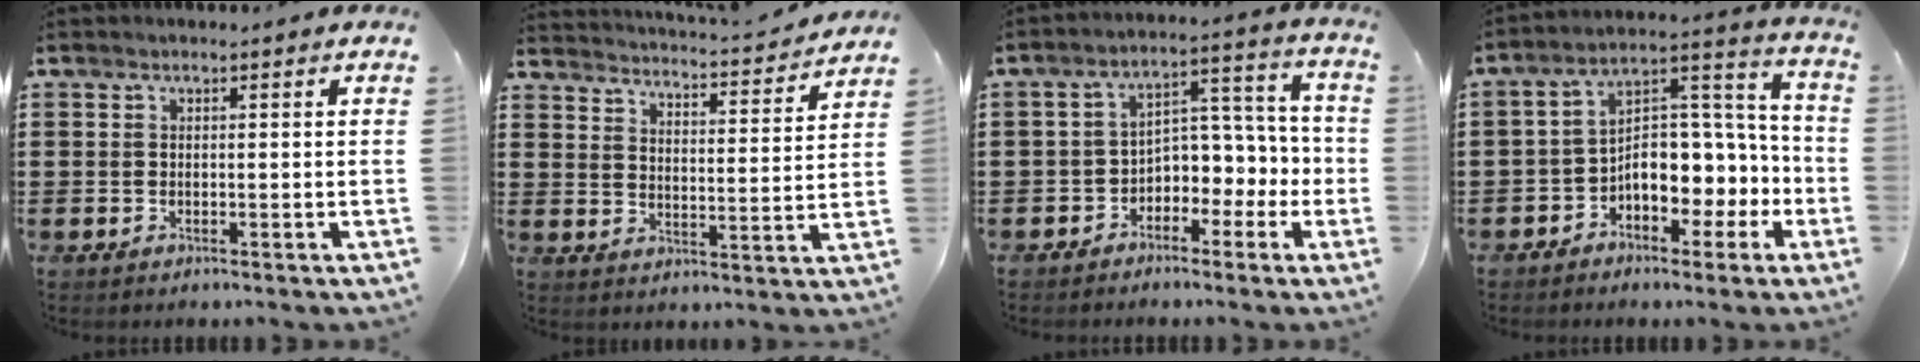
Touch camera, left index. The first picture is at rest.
{"total": 3.0, "force": [2.9, -0.5, 0.1], "torque": [-0.023, -0.034, 0.042]}
{"total": 5.0, "force": [-3.0, 3.8, 1.3], "torque": [-0.031, -0.002, -0.062]}
{"total": 8.0, "force": [-3.9, 5.4, 4.4], "torque": [-0.064, -0.001, -0.077]}